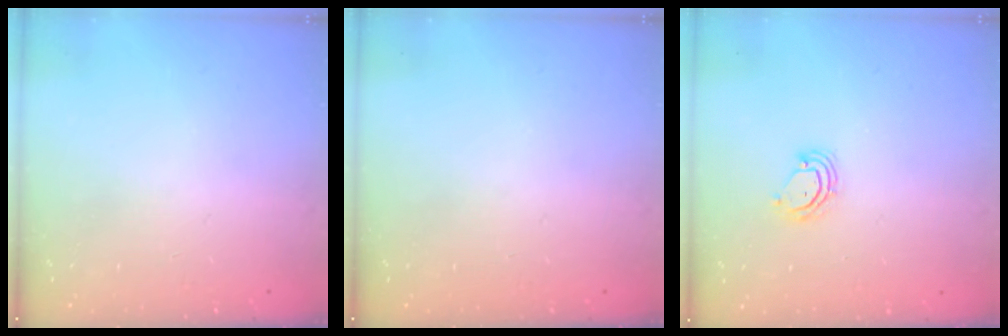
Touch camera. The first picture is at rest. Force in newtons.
{"total": 0.0}
{"total": 5.5, "press": 5.5, "slide": 0.3}